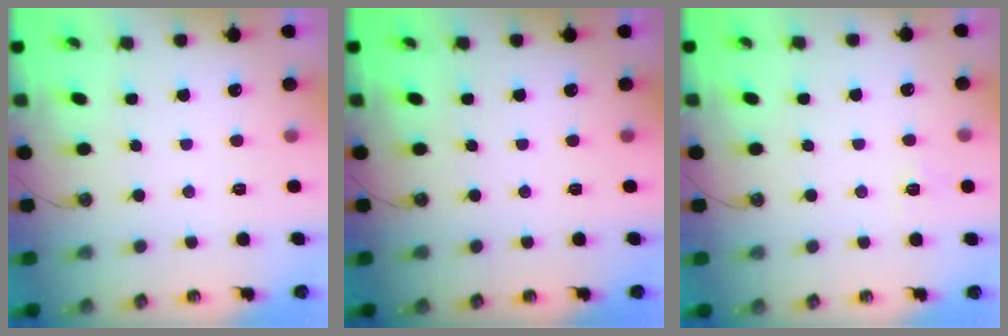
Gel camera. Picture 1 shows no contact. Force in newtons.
{"total": 0.0}
{"total": 4.7, "press": 4.6, "slide": 0.6}